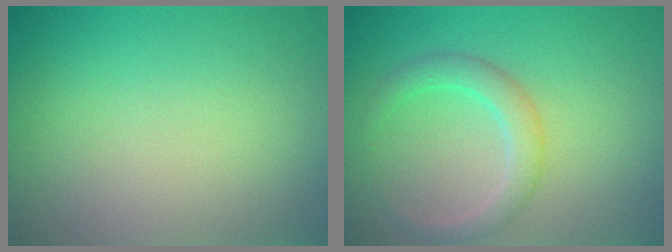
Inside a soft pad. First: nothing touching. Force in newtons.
{"total": 2.7, "press": 2.7, "slide": 0.2}